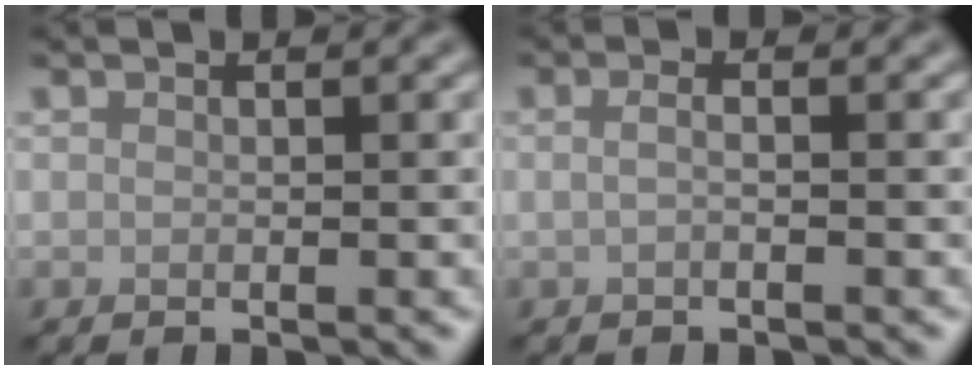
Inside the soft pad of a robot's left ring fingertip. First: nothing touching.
{"total": 1.2, "force": [0.0, 0.4, 1.1], "torque": [-0.021, -0.007, -0.008]}